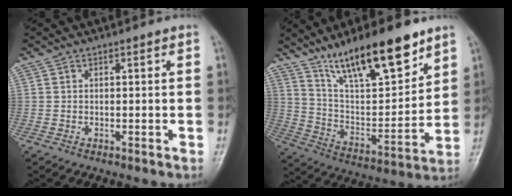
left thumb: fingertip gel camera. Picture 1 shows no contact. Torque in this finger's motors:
{"motor_torque": [1.64, 1.65, 1.45, -1.32, 0.36]}